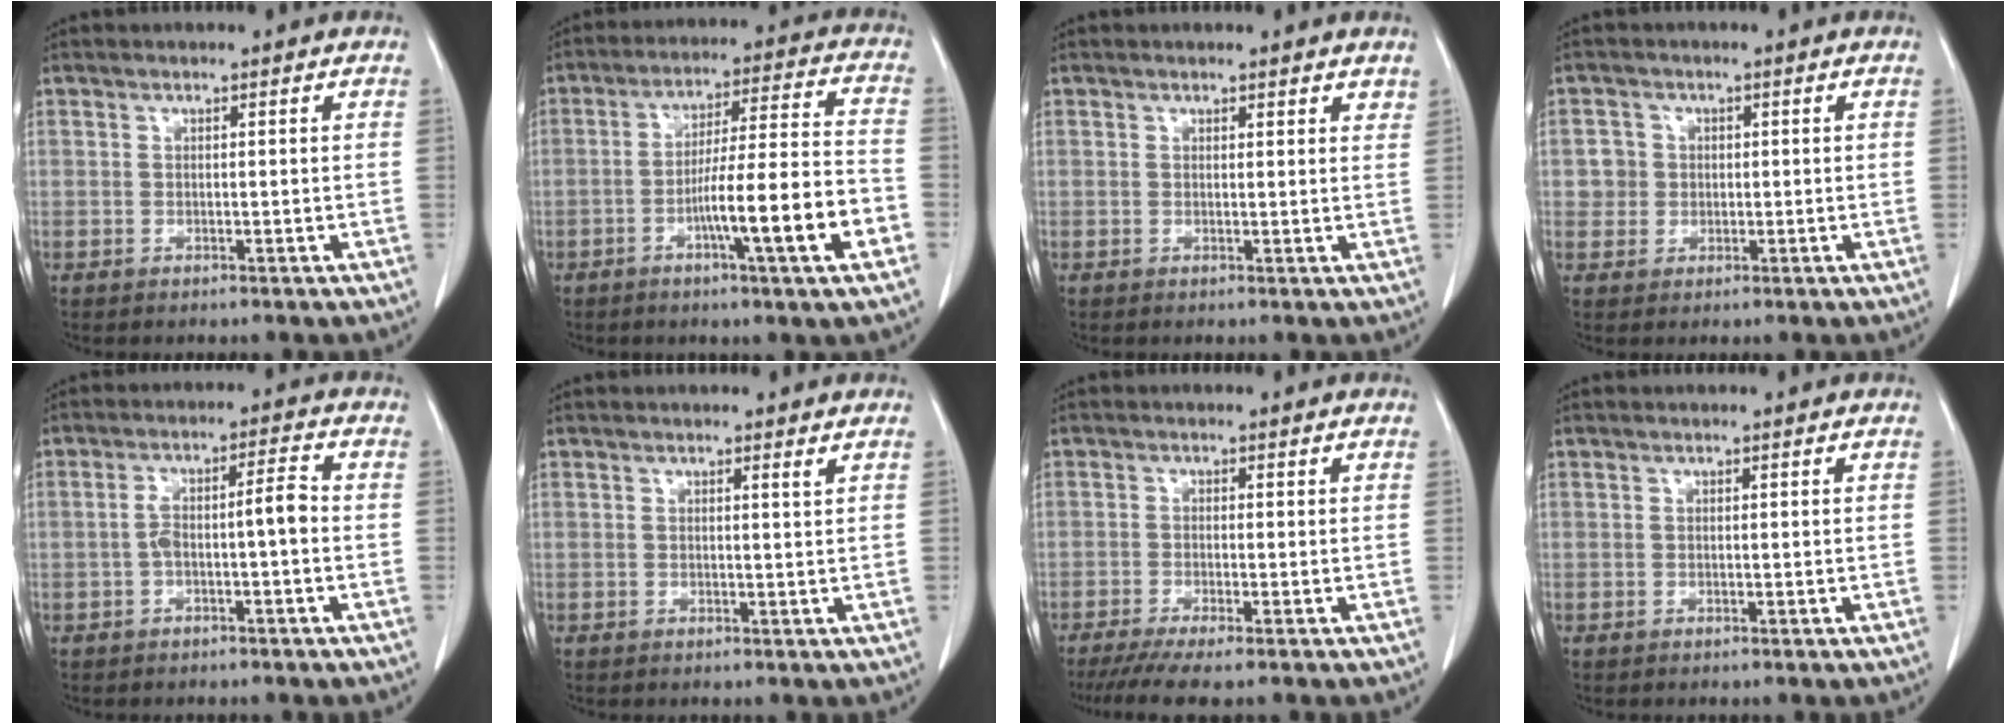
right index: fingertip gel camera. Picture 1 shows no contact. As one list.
[{"total": 13.9, "force": [-5.1, 0.1, 13.0], "torque": [-0.207, 0.005, -0.080]}, {"total": 2.4, "force": [2.1, 0.8, 0.7], "torque": [-0.003, -0.003, 0.016]}, {"total": 3.0, "force": [0.3, 3.0, 0.2], "torque": [0.009, 0.008, 0.005]}, {"total": 5.2, "force": [-1.1, 0.8, 5.0], "torque": [-0.093, 0.026, -0.014]}, {"total": 0.6, "force": [0.5, -0.1, 0.3], "torque": [-0.017, -0.006, 0.009]}, {"total": 5.7, "force": [-4.4, 0.0, 3.6], "torque": [-0.052, -0.013, -0.073]}, {"total": 0.0}]